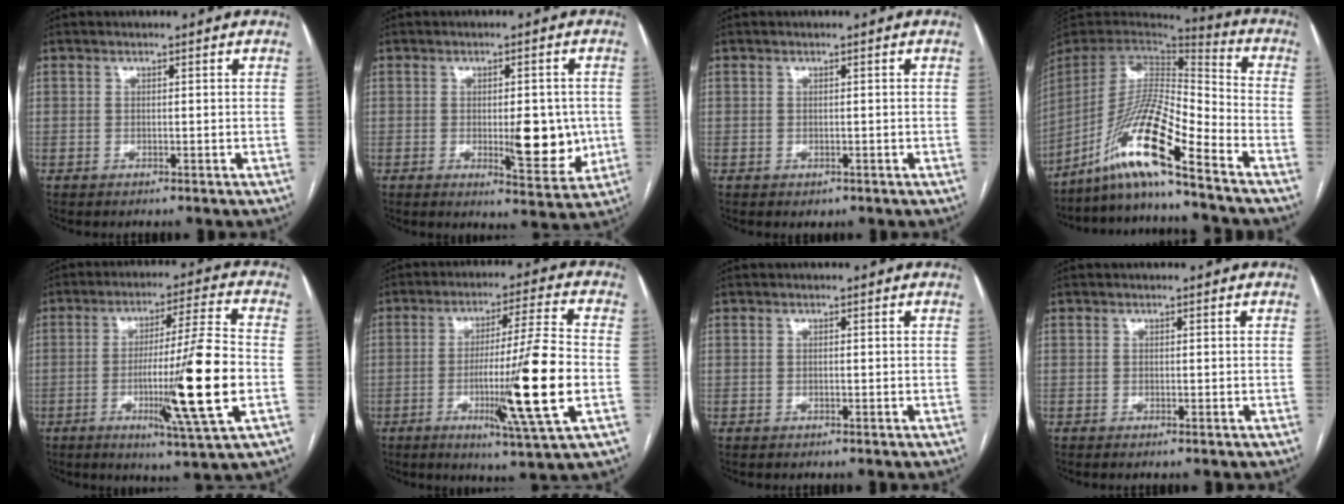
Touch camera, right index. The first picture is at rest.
{"total": 8.2, "force": [-0.9, 2.7, 7.7], "torque": [-0.099, -0.011, -0.004]}
{"total": 1.4, "force": [-0.5, 1.1, 0.6], "torque": [-0.003, 0.002, 0.001]}
{"total": 15.5, "force": [-10.6, 0.0, 11.3], "torque": [-0.217, 0.001, -0.197]}
{"total": 16.1, "force": [-3.5, -1.1, 15.6], "torque": [-0.263, -0.020, -0.062]}
{"total": 15.7, "force": [-3.5, -1.2, 15.3], "torque": [-0.260, -0.022, -0.063]}
{"total": 0.0}
{"total": 0.0}